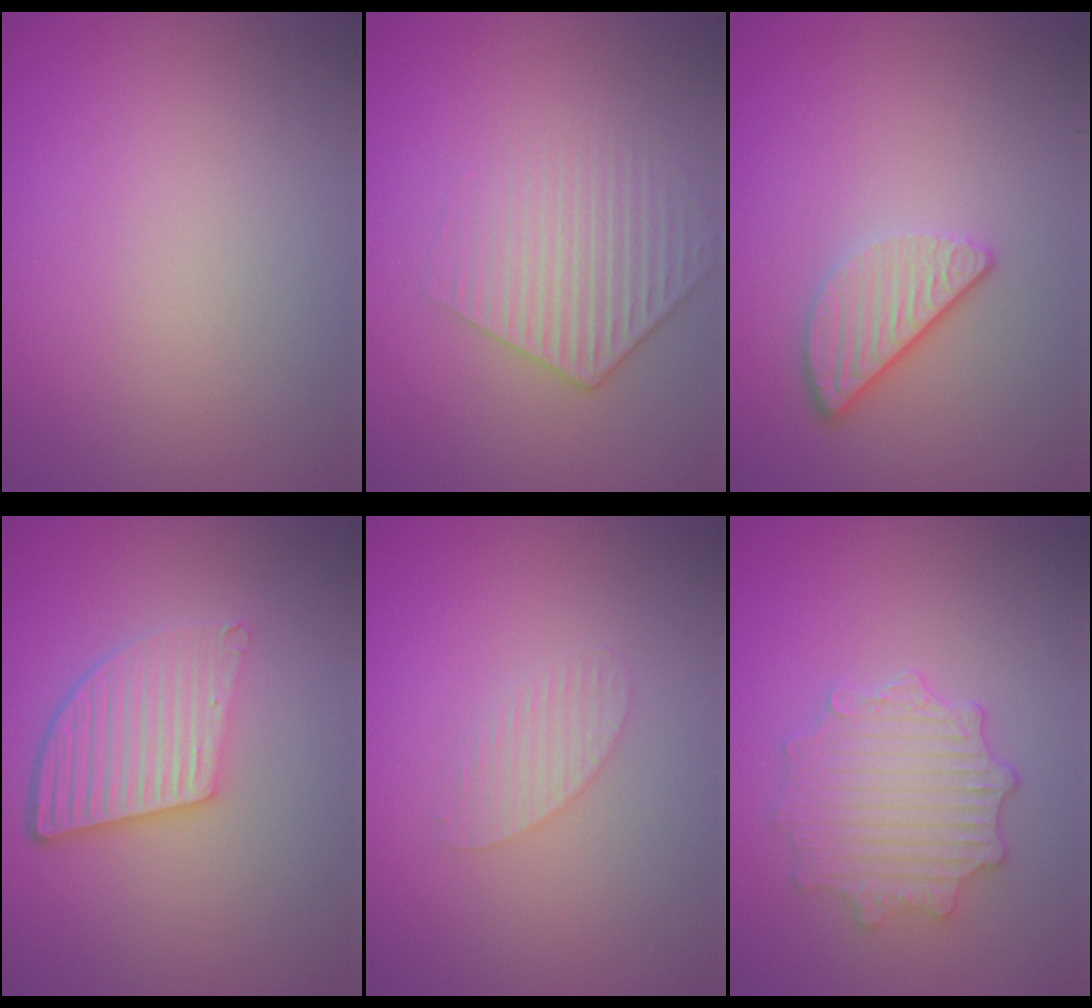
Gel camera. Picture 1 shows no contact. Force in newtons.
{"total": 3.2, "press": 2.8, "slide": 1.4}
{"total": 3.4, "press": 2.8, "slide": 1.9}
{"total": 5.4, "press": 3.8, "slide": 3.9}
{"total": 1.6, "press": 1.6, "slide": 0.1}
{"total": 4.9, "press": 4.0, "slide": 2.9}